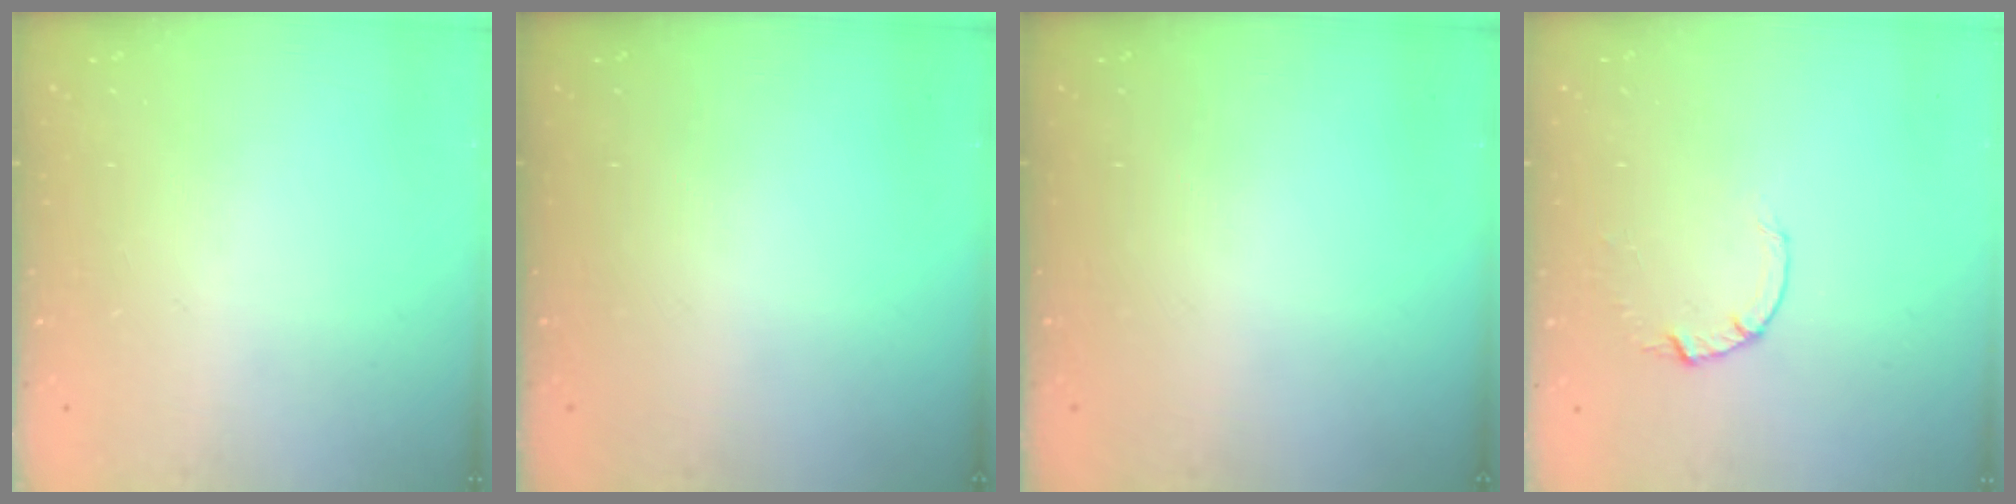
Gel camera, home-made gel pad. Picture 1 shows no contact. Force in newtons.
{"total": 0.0}
{"total": 0.0}
{"total": 2.6, "press": 2.6, "slide": 0.4}